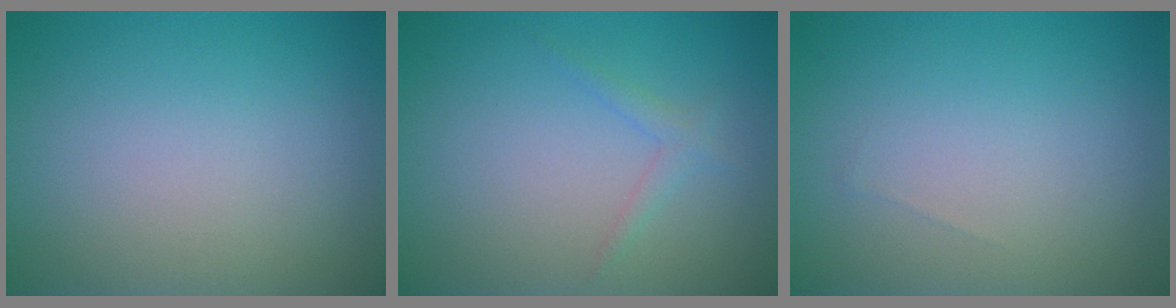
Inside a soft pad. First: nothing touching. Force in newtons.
{"total": 1.1, "press": 1.1, "slide": 0.0}
{"total": 0.0}